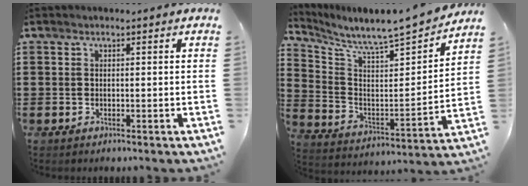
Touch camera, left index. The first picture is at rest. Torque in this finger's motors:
{"motor_torque": [2.14, 0.00, 0.32, 0.07]}